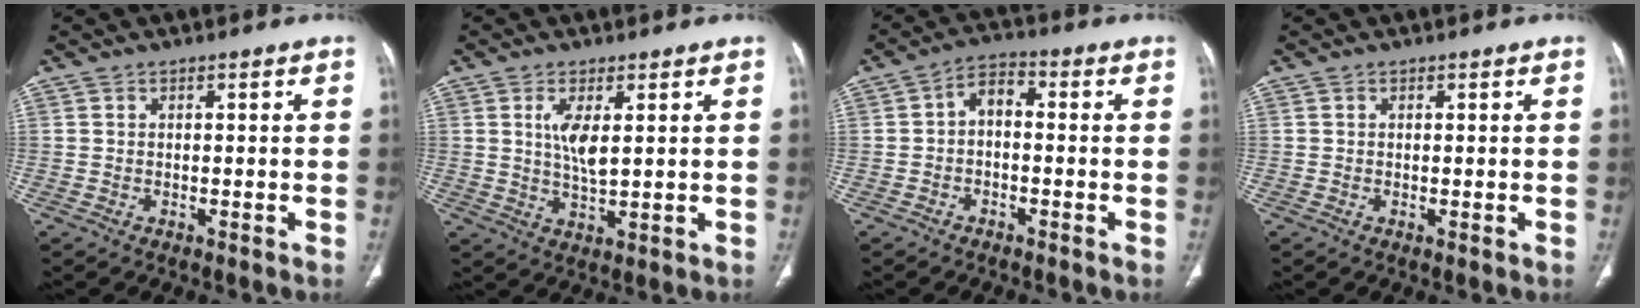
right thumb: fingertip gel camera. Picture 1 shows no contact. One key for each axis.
{"total": 5.6, "fx": 1.7, "fy": 1.9, "fz": 5.1, "tx": -0.103, "ty": -0.020, "tz": 0.036}
{"total": 4.7, "fx": -0.5, "fy": 2.8, "fz": 3.7, "tx": -0.055, "ty": 0.024, "tz": -0.021}
{"total": 0.0}